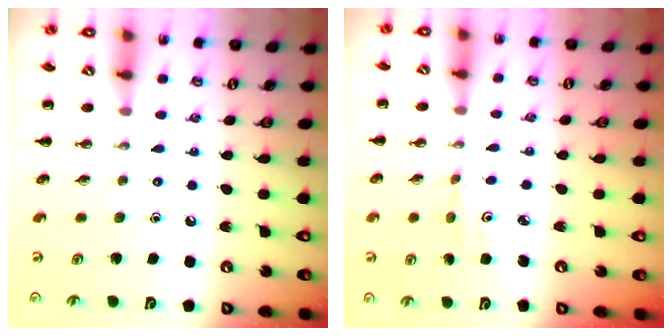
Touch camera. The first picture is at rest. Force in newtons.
{"total": 2.7, "press": 2.6, "slide": 0.8}